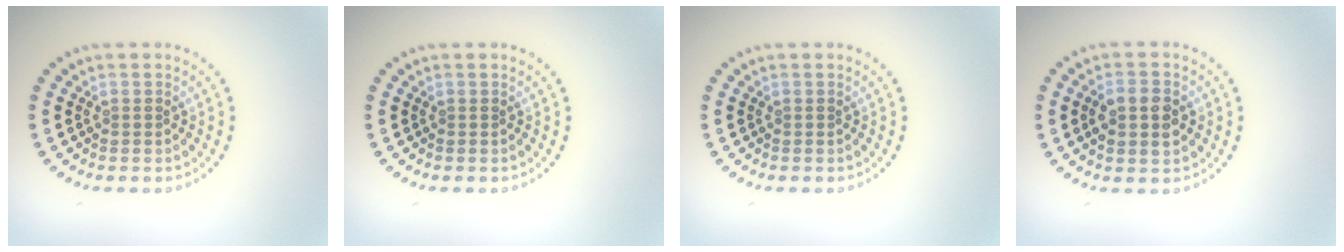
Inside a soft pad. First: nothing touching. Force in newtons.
{"total": 0.0}
{"total": 0.0}
{"total": 3.5, "press": 3.5, "slide": 0.1}